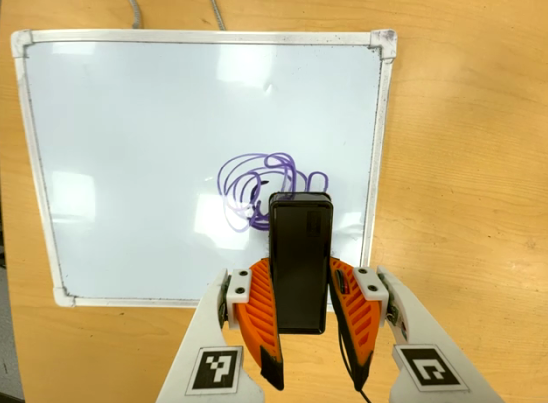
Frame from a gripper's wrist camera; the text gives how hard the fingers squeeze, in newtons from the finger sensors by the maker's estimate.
{"total": 5.1, "left": 3.5, "right": 6.8}